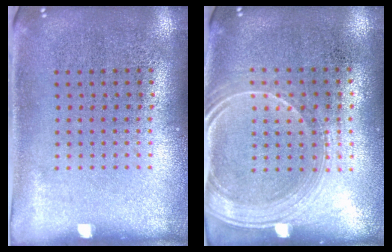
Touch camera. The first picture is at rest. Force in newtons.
{"total": 1.7, "press": 1.5, "slide": 0.9}